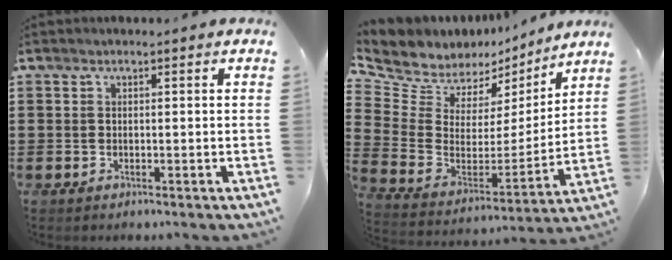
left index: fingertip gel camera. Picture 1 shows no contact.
{"total": 7.0, "force": [5.9, 3.7, 0.8], "torque": [-0.062, -0.051, 0.106]}